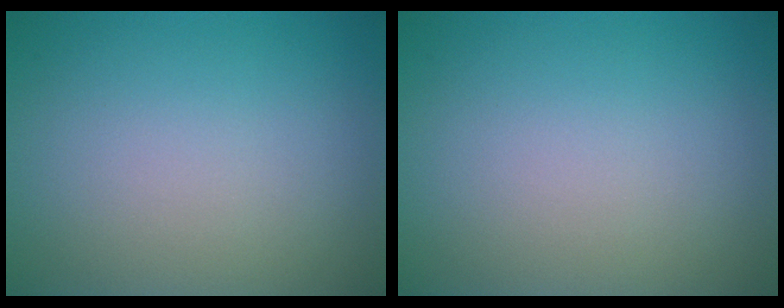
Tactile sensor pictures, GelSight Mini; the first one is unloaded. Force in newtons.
{"total": 0.0}